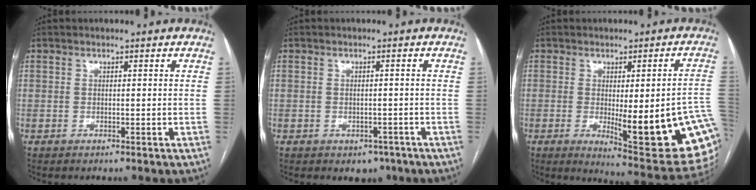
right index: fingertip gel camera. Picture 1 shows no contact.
{"total": 2.8, "force": [-1.7, 1.9, 1.1], "torque": [-0.007, 0.005, -0.013]}
{"total": 20.3, "force": [-4.9, 4.1, 19.2], "torque": [-0.145, -0.004, -0.043]}